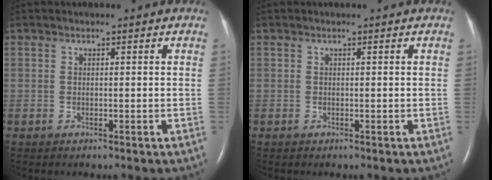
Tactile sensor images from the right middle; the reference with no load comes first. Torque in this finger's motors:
{"motor_torque": [0.09, -0.06, 0.02, 0.02]}